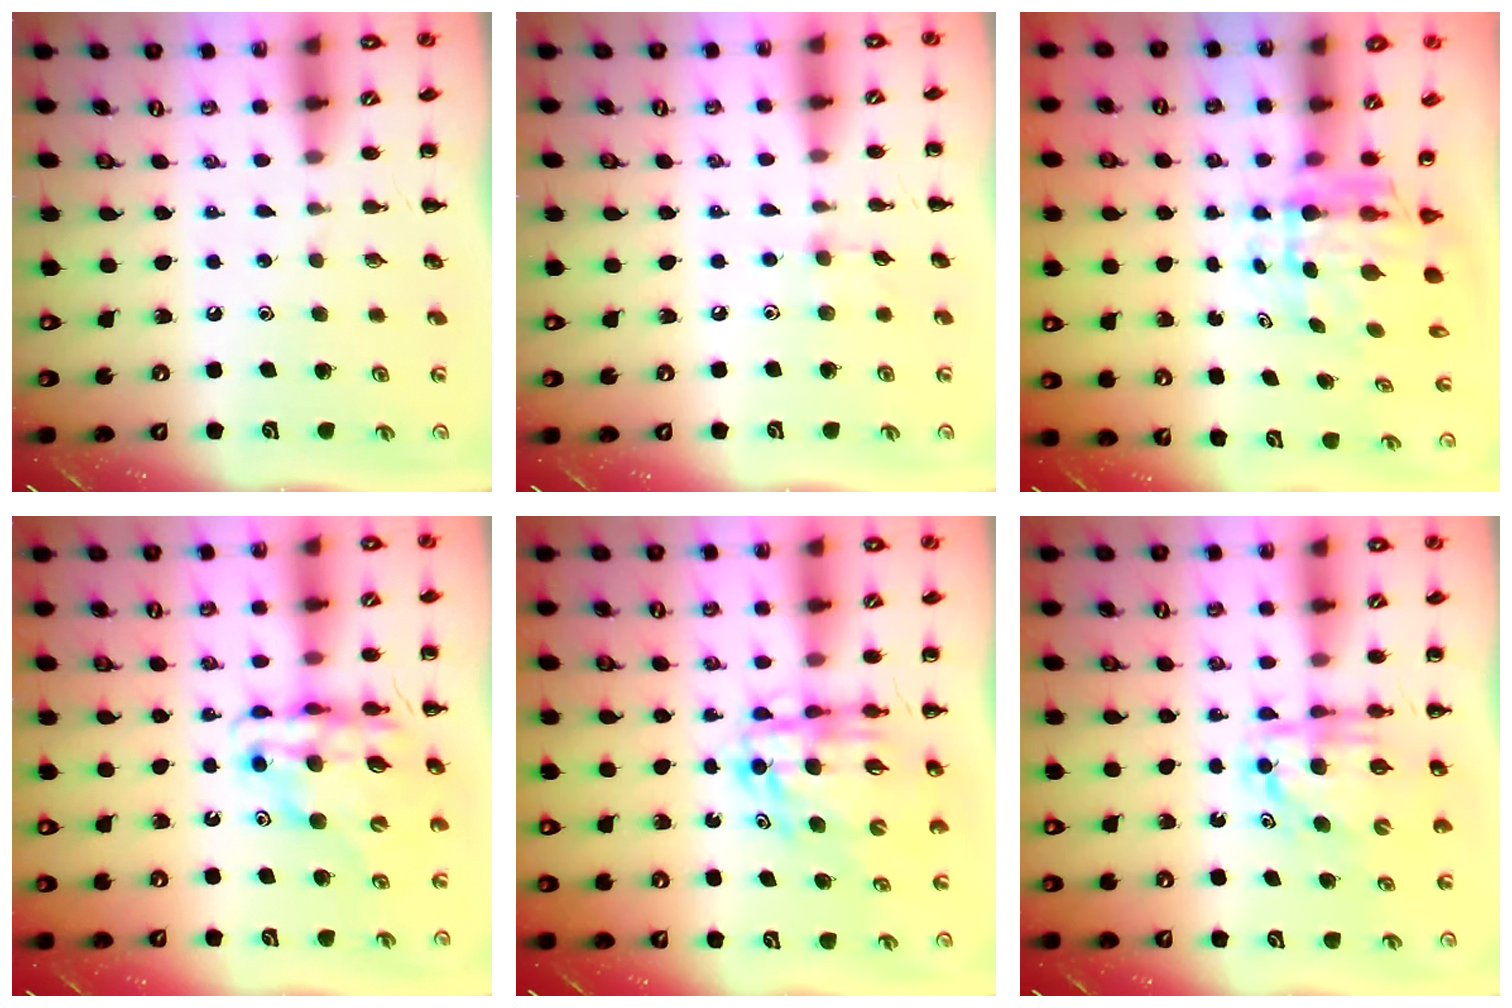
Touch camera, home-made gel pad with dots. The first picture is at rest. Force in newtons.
{"total": 3.8, "press": 3.6, "slide": 1.2}
{"total": 6.2, "press": 5.9, "slide": 2.0}
{"total": 15.3, "press": 14.8, "slide": 4.1}
{"total": 9.9, "press": 9.4, "slide": 3.3}
{"total": 6.6, "press": 6.5, "slide": 1.1}